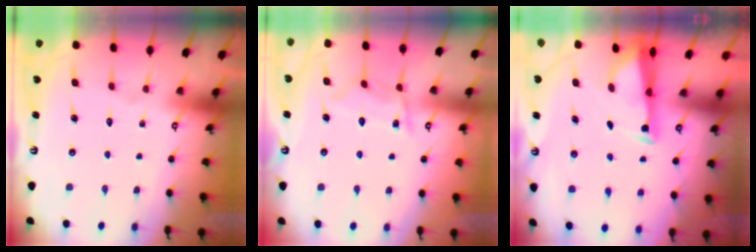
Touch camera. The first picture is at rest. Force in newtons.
{"total": 8.6, "press": 8.6, "slide": 0.9}
{"total": 3.1, "press": 3.0, "slide": 0.8}